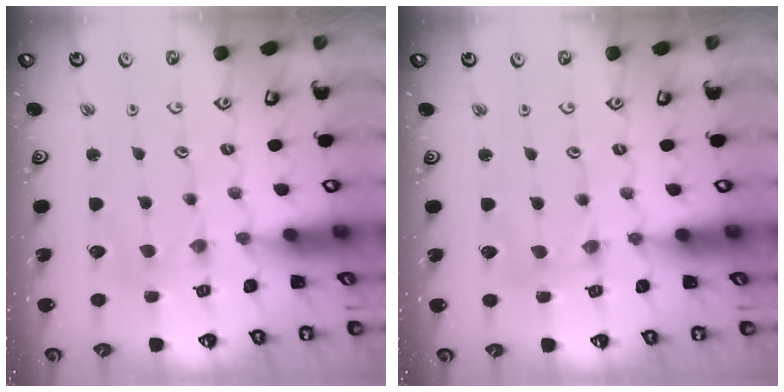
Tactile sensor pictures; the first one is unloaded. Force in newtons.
{"total": 0.7, "press": 0.7, "slide": 0.1}